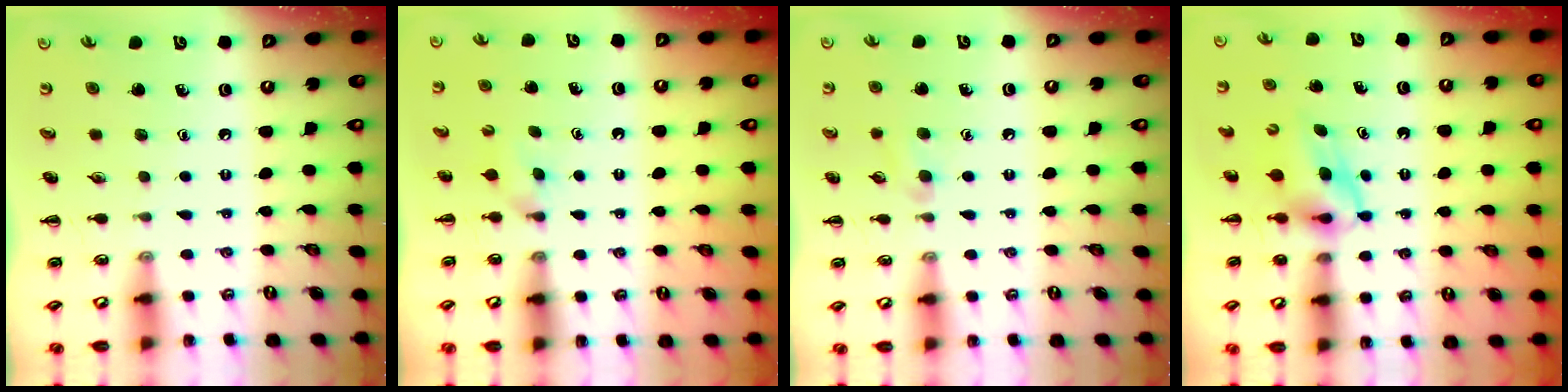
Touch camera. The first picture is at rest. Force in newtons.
{"total": 2.4, "press": 2.2, "slide": 1.0}
{"total": 5.5, "press": 5.2, "slide": 1.8}
{"total": 5.1, "press": 5.1, "slide": 0.5}